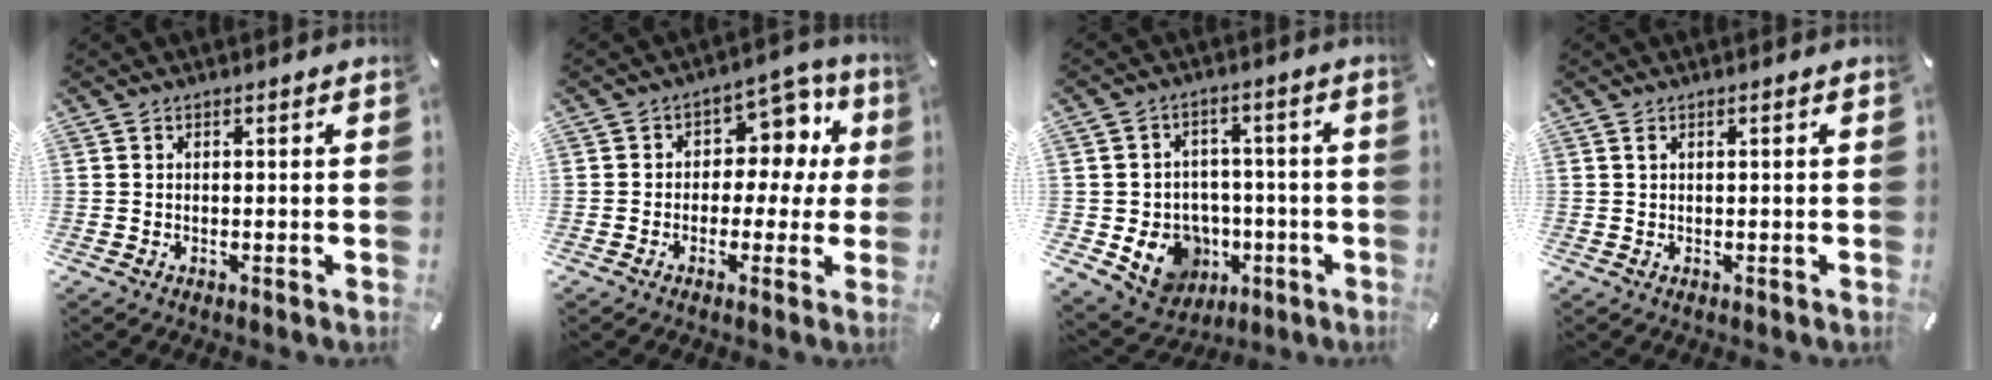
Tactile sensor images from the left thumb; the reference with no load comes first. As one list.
[{"total": 9.6, "force": [1.8, 7.3, 5.9], "torque": [-0.074, -0.012, 0.031]}, {"total": 10.7, "force": [-2.7, 9.9, 3.1], "torque": [-0.051, 0.010, -0.034]}, {"total": 0.8, "force": [0.1, 0.1, 0.8], "torque": [-0.015, -0.001, 0.002]}]